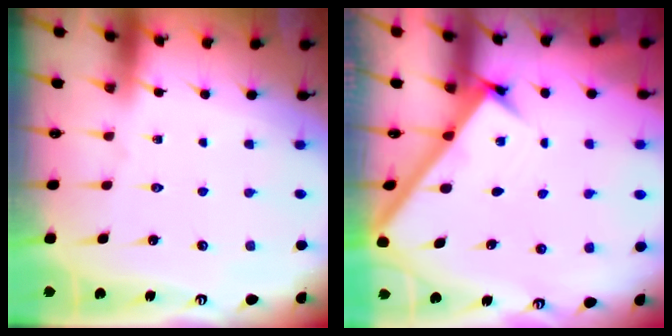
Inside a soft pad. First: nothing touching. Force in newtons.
{"total": 2.8, "press": 2.7, "slide": 0.3}